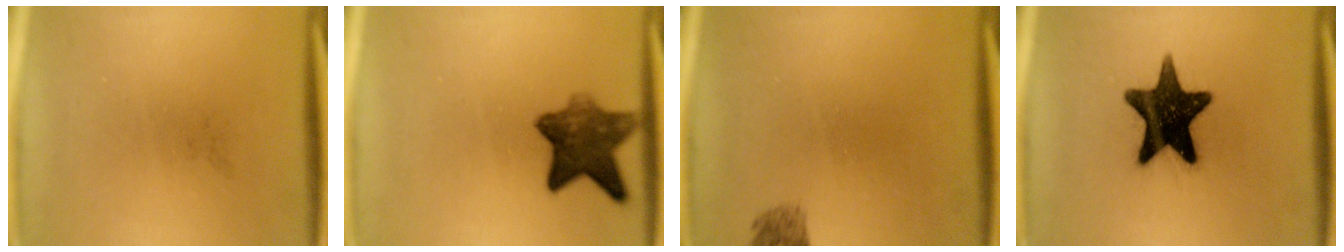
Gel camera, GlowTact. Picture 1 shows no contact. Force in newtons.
{"total": 8.2}
{"total": 1.4}
{"total": 16.2}